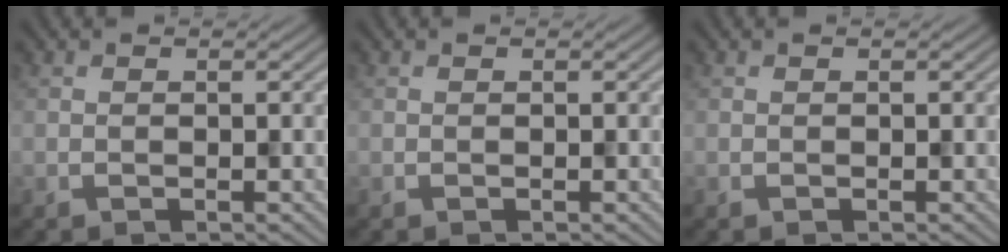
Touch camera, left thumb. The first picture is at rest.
{"total": 0.0}
{"total": 0.0}